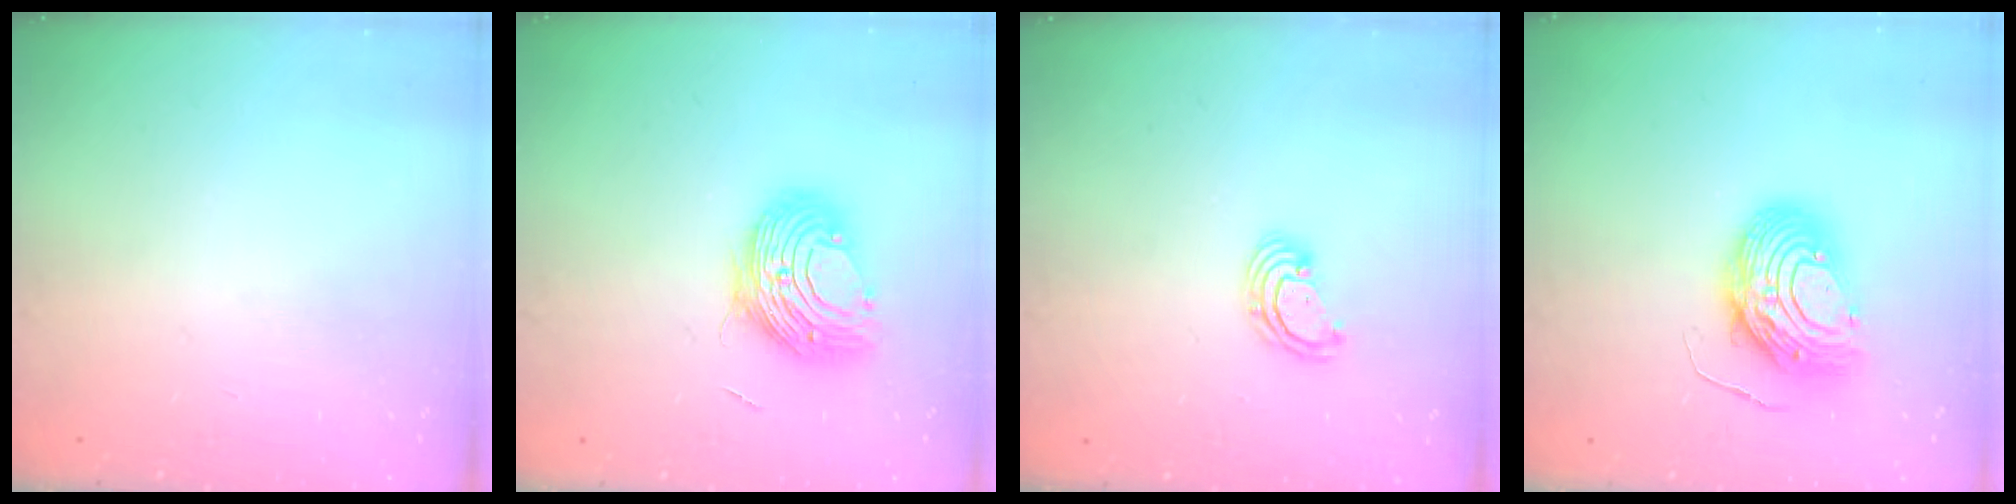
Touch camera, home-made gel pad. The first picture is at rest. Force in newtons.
{"total": 11.0, "press": 10.9, "slide": 1.1}
{"total": 3.1, "press": 3.1, "slide": 0.1}
{"total": 11.5, "press": 11.5, "slide": 1.1}